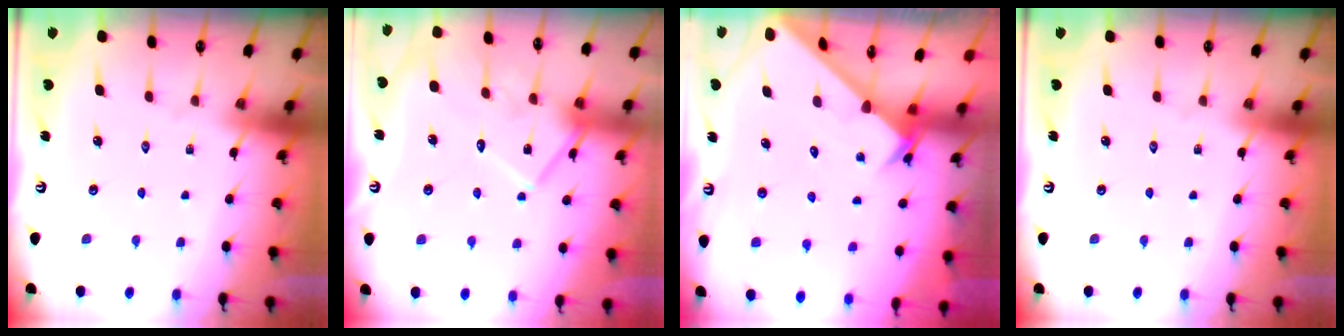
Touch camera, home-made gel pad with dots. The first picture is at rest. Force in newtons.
{"total": 13.8, "press": 13.8, "slide": 0.7}
{"total": 2.6, "press": 2.6, "slide": 0.2}
{"total": 0.0}